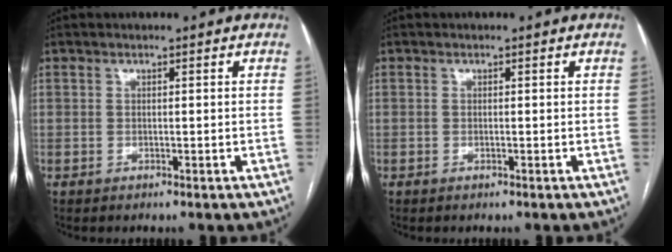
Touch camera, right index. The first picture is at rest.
{"total": 0.0}